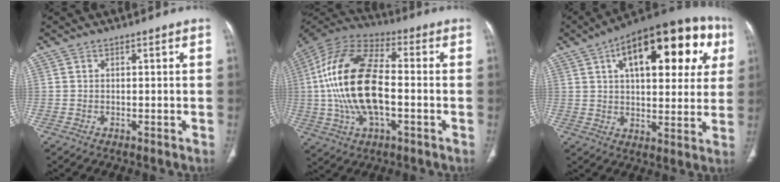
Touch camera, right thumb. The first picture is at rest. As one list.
[{"total": 20.9, "force": [-1.3, 10.2, 18.2], "torque": [-0.370, 0.023, -0.025]}, {"total": 26.1, "force": [9.5, 12.0, 21.1], "torque": [-0.266, 0.020, 0.132]}]